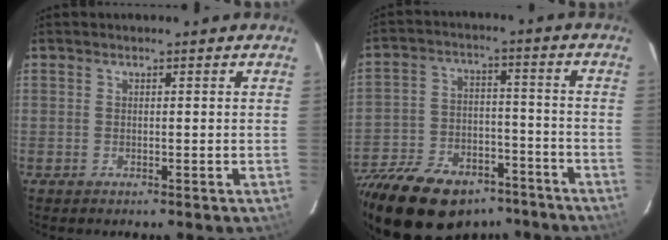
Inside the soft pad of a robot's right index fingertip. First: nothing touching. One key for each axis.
{"total": 26.0, "fx": -18.8, "fy": 12.8, "fz": 12.5, "tx": -0.273, "ty": 0.000, "tz": -0.279}